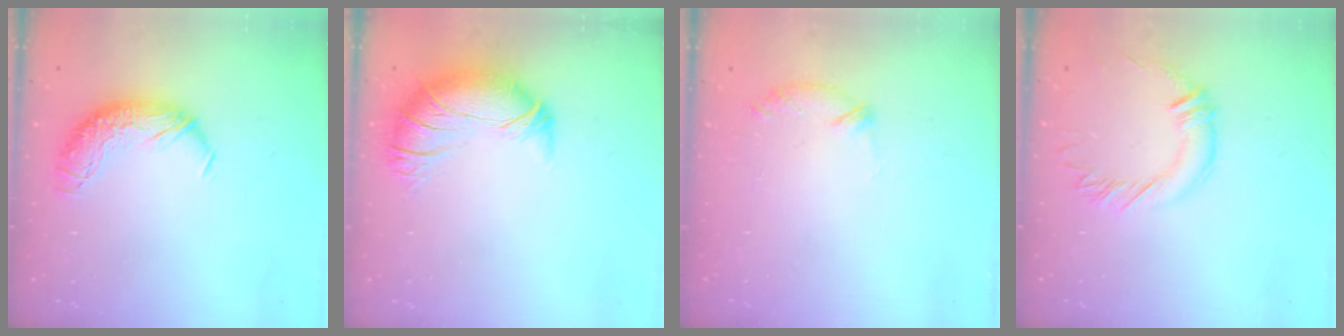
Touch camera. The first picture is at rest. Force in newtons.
{"total": 2.7, "press": 0.9, "slide": 2.6}
{"total": 6.3, "press": 6.2, "slide": 0.8}
{"total": 0.9, "press": 0.8, "slide": 0.4}